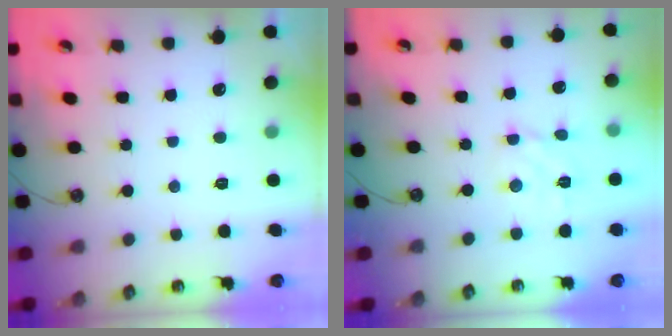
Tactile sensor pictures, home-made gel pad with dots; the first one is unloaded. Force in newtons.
{"total": 3.4, "press": 3.4, "slide": 0.3}